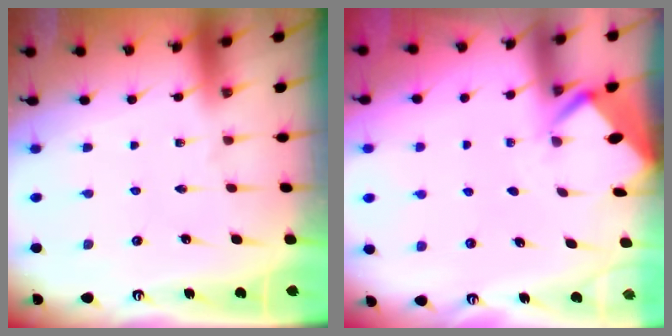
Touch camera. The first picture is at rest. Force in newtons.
{"total": 2.8, "press": 2.8, "slide": 0.2}